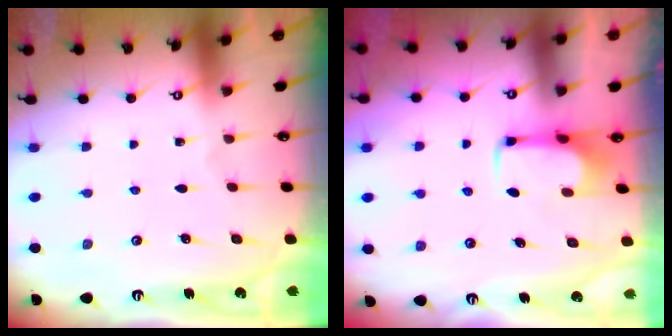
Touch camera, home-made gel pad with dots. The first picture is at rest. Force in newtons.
{"total": 2.0, "press": 2.0, "slide": 0.2}